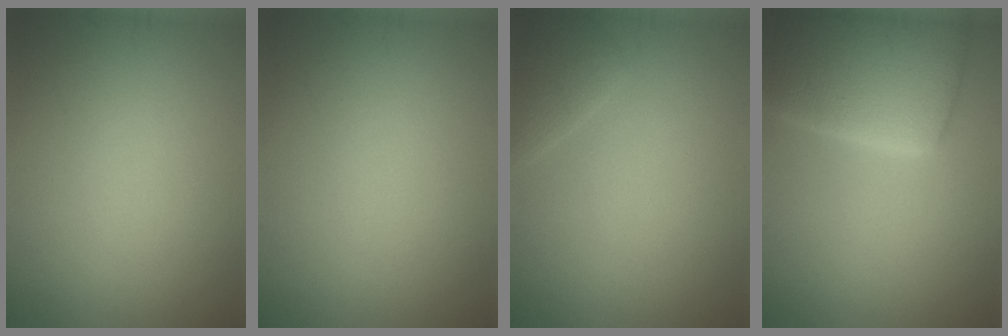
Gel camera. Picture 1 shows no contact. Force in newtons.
{"total": 0.0}
{"total": 1.9, "press": 1.9, "slide": 0.1}
{"total": 9.2, "press": 9.2, "slide": 0.7}